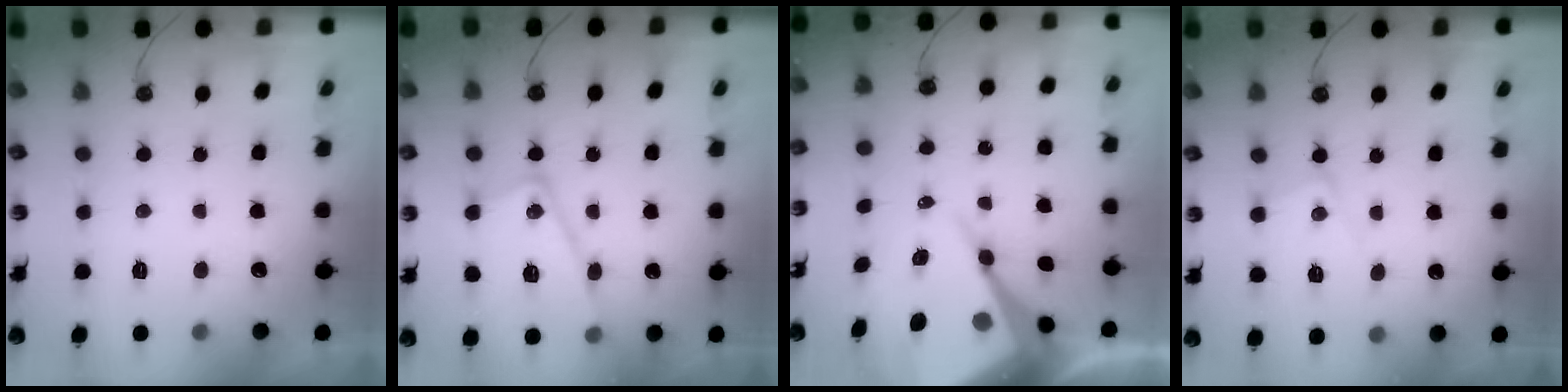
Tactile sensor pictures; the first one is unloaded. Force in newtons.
{"total": 18.0, "press": 17.9, "slide": 1.7}
{"total": 17.5, "press": 17.4, "slide": 1.8}
{"total": 7.6, "press": 7.6, "slide": 0.5}